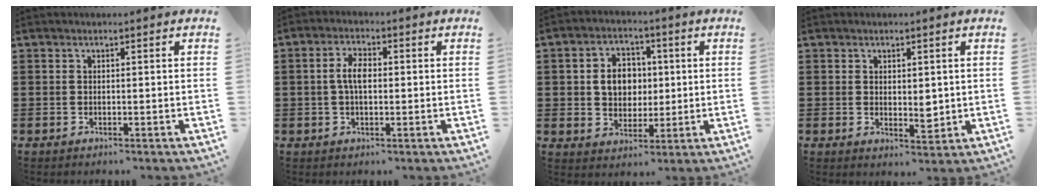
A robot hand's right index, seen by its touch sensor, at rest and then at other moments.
{"total": 3.9, "force": [0.0, 1.7, 3.6], "torque": [-0.077, 0.004, -0.004]}
{"total": 6.2, "force": [0.5, 5.0, 3.6], "torque": [-0.071, 0.011, 0.003]}
{"total": 3.1, "force": [0.7, 1.9, 2.3], "torque": [-0.028, -0.002, 0.010]}